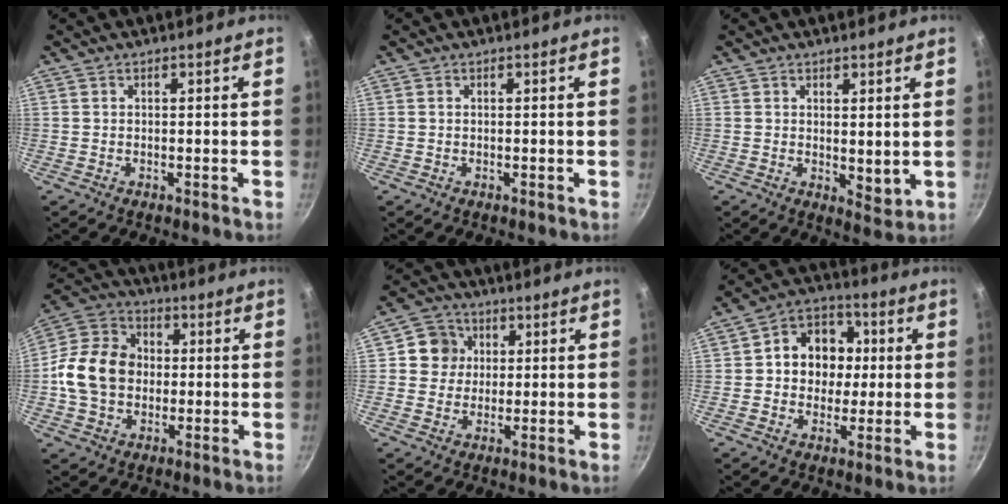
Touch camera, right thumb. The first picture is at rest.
{"total": 0.0}
{"total": 4.0, "force": [1.2, 1.9, 3.3], "torque": [-0.044, -0.023, 0.020]}
{"total": 14.5, "force": [-0.6, 11.6, 8.7], "torque": [-0.129, 0.025, -0.027]}
{"total": 6.7, "force": [1.4, 6.3, 1.8], "torque": [0.010, 0.007, 0.013]}
{"total": 12.0, "force": [1.1, 10.1, 6.4], "torque": [-0.051, 0.014, 0.002]}